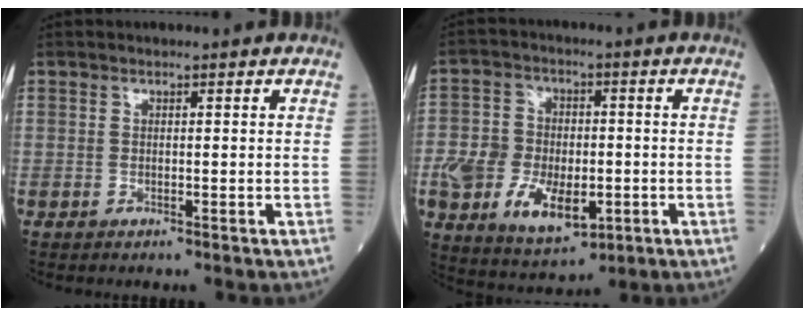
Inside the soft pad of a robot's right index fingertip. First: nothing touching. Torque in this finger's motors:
{"motor_torque": [0.48, -0.32, 0.26, 0.16]}